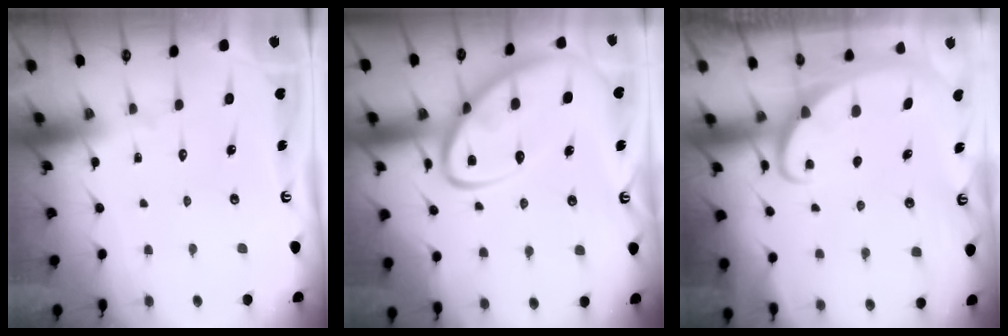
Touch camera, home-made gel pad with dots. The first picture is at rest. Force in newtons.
{"total": 12.9, "press": 12.9, "slide": 1.1}
{"total": 2.0, "press": 2.0, "slide": 0.1}